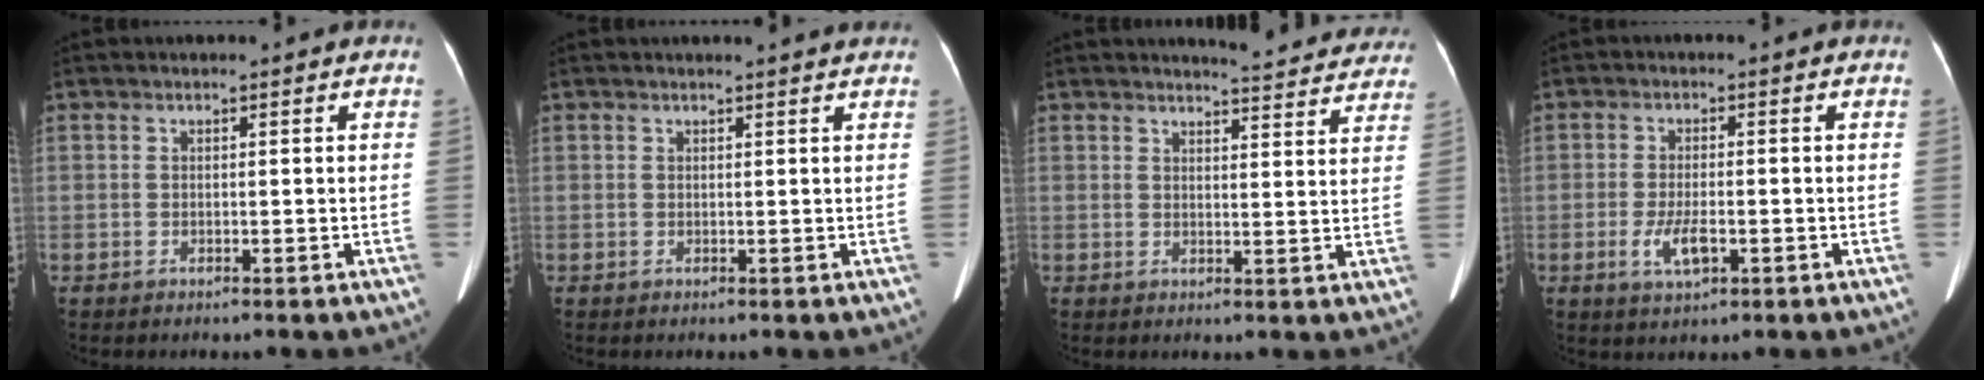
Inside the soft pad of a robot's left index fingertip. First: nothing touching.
{"total": 3.3, "force": [3.2, -0.2, 0.9], "torque": [-0.013, 0.008, 0.028]}
{"total": 11.8, "force": [11.5, 1.7, 2.0], "torque": [-0.004, -0.032, 0.110]}
{"total": 4.4, "force": [-1.5, 1.5, 3.8], "torque": [-0.084, -0.005, -0.020]}